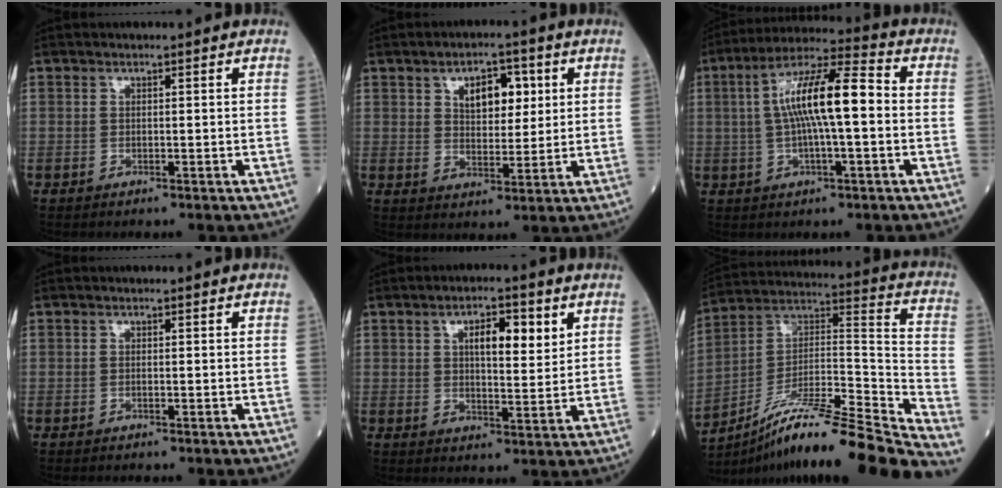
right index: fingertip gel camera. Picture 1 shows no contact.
{"total": 6.6, "force": [2.5, 3.5, 5.1], "torque": [-0.080, 0.007, 0.043]}
{"total": 12.2, "force": [0.4, 2.0, 12.0], "torque": [-0.224, 0.025, 0.002]}
{"total": 0.0}
{"total": 6.7, "force": [2.8, 2.2, 5.7], "torque": [-0.093, 0.004, 0.043]}
{"total": 25.9, "force": [-21.6, -0.6, 14.4], "torque": [-0.188, -0.001, -0.354]}